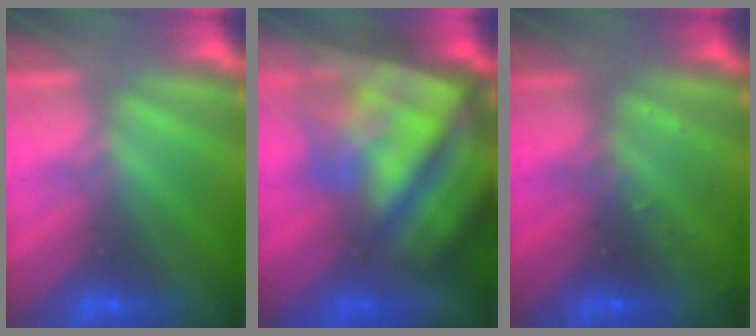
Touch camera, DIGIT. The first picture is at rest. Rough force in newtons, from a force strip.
{"total": 9.1}
{"total": 2.7}